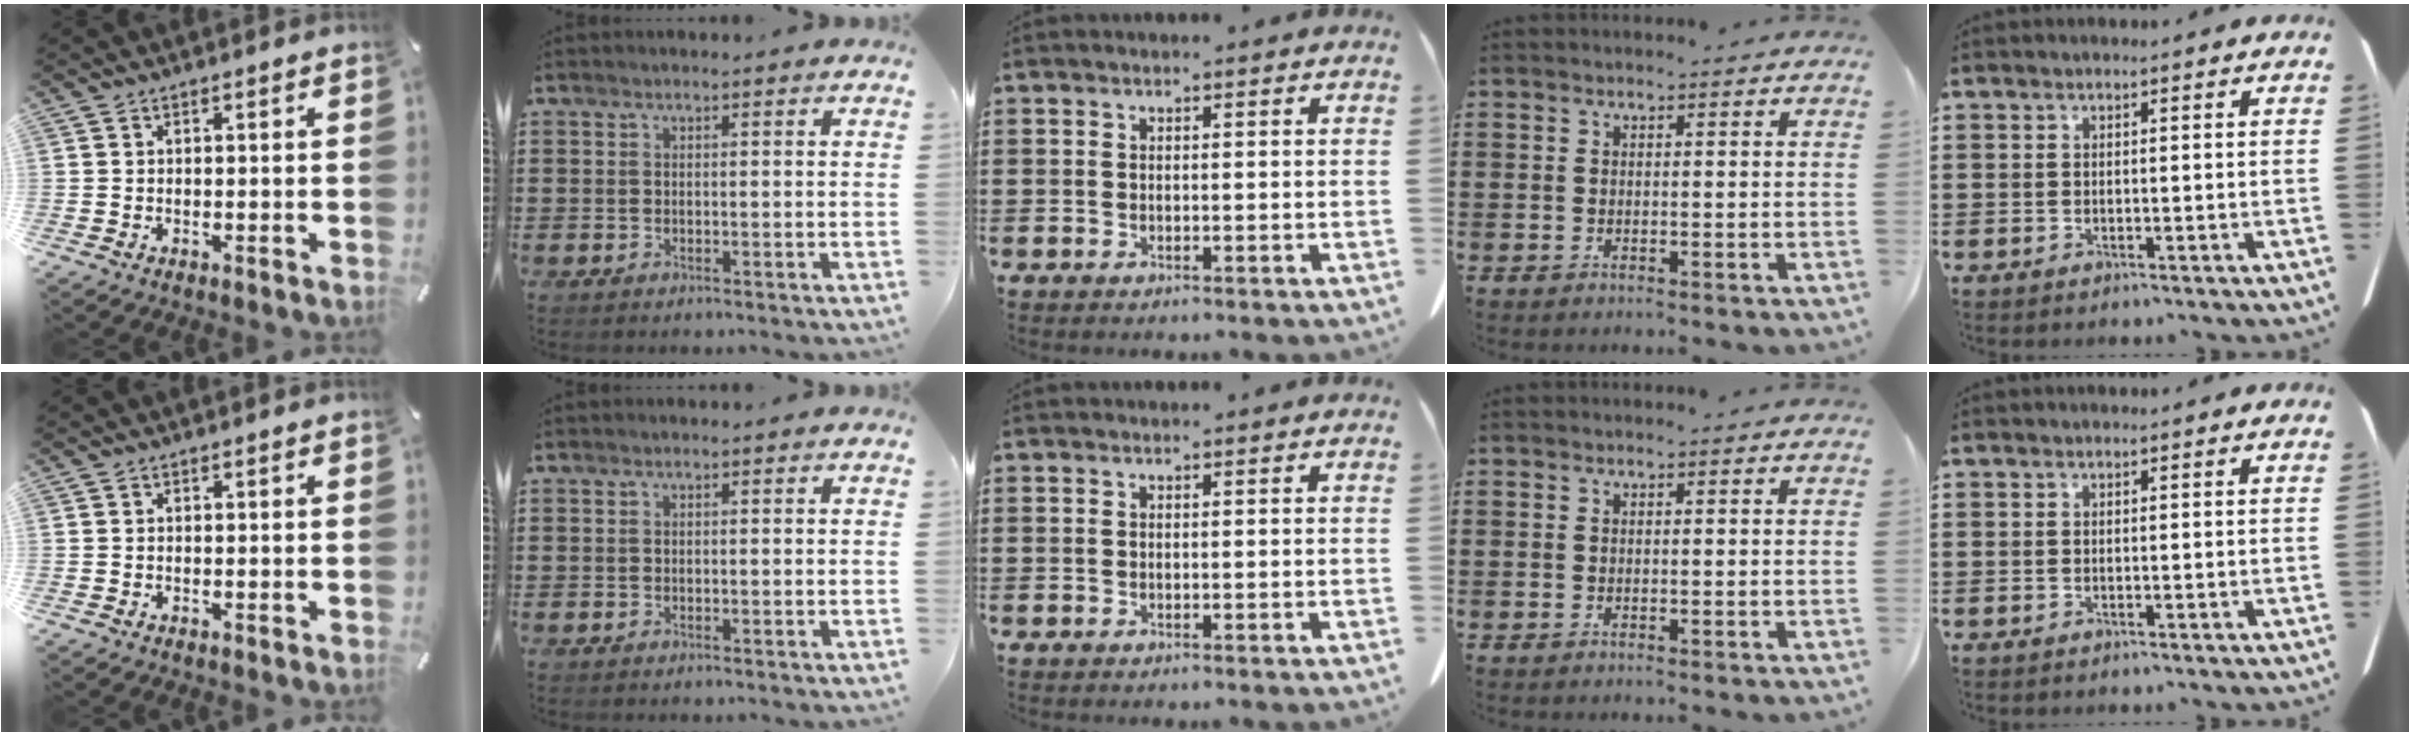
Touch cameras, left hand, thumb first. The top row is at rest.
{}